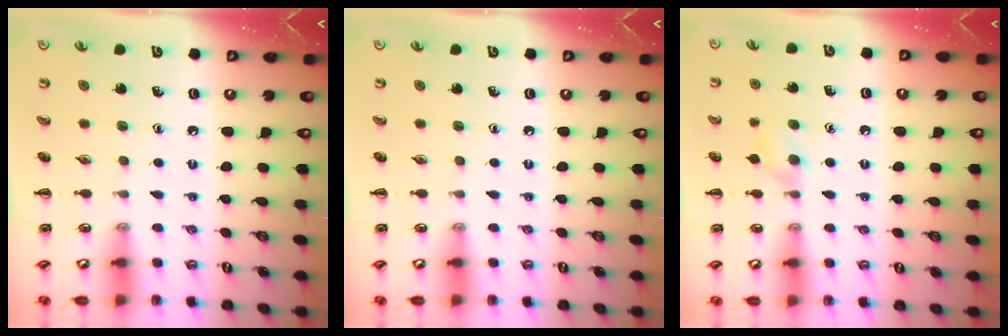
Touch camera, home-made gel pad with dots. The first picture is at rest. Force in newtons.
{"total": 0.0}
{"total": 5.6, "press": 5.3, "slide": 1.8}